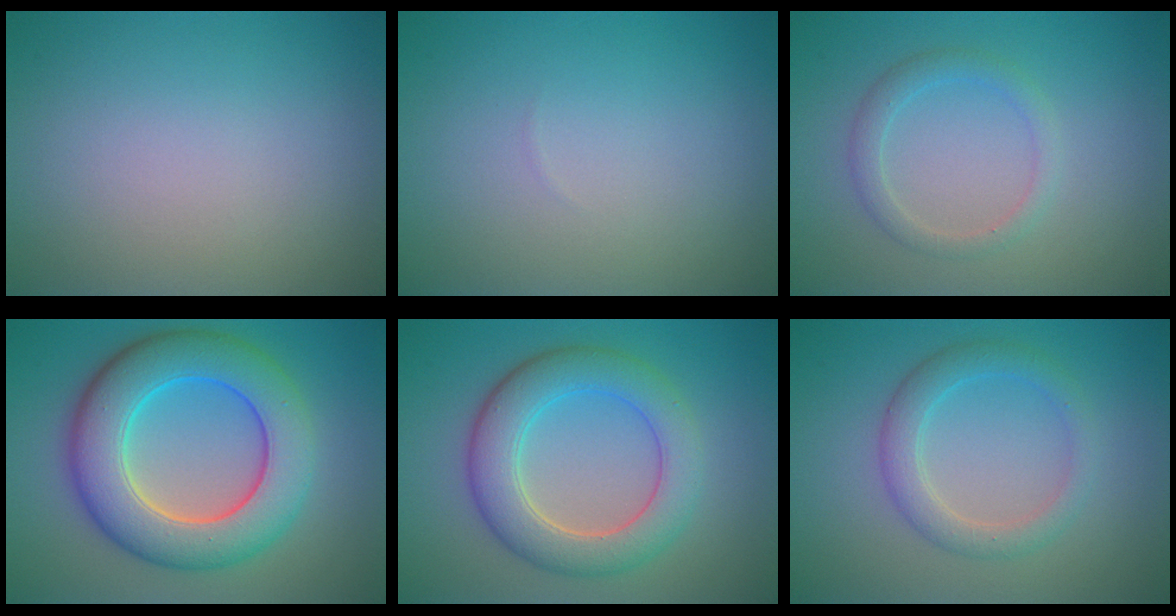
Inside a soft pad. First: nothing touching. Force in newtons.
{"total": 0.0}
{"total": 1.9, "press": 1.9, "slide": 0.0}
{"total": 9.4, "press": 9.4, "slide": 0.5}
{"total": 6.3, "press": 6.2, "slide": 0.6}
{"total": 3.0, "press": 3.0, "slide": 0.2}